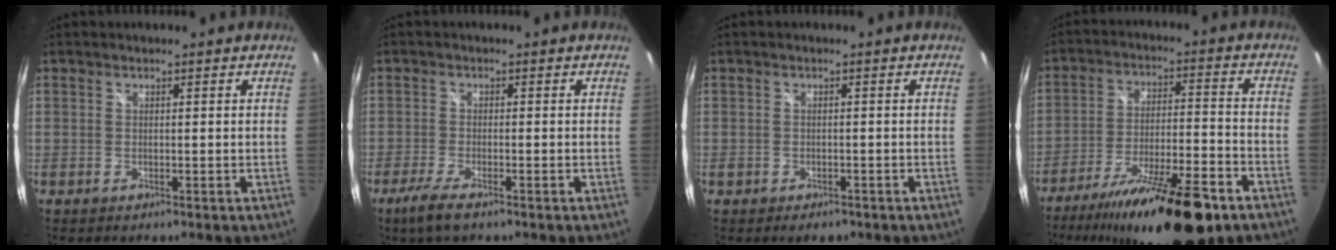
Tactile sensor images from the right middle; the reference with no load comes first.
{"total": 4.7, "force": [-3.2, 0.7, 3.4], "torque": [-0.085, -0.013, -0.062]}
{"total": 3.0, "force": [-1.8, 1.9, 1.5], "torque": [-0.028, -0.009, -0.024]}
{"total": 21.4, "force": [-15.3, 4.5, 14.2], "torque": [-0.251, -0.029, -0.240]}